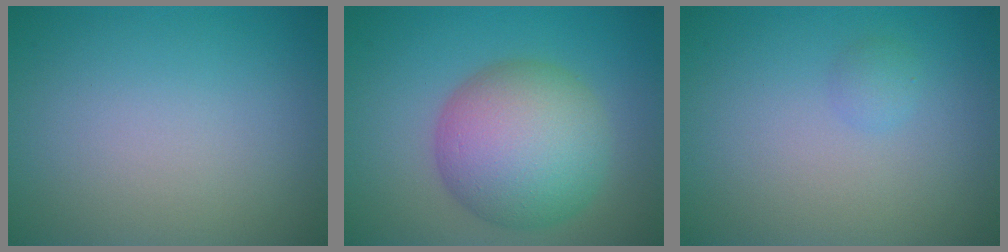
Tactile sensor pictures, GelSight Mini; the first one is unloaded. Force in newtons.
{"total": 9.1, "press": 9.1, "slide": 0.3}
{"total": 0.9, "press": 0.9, "slide": 0.1}